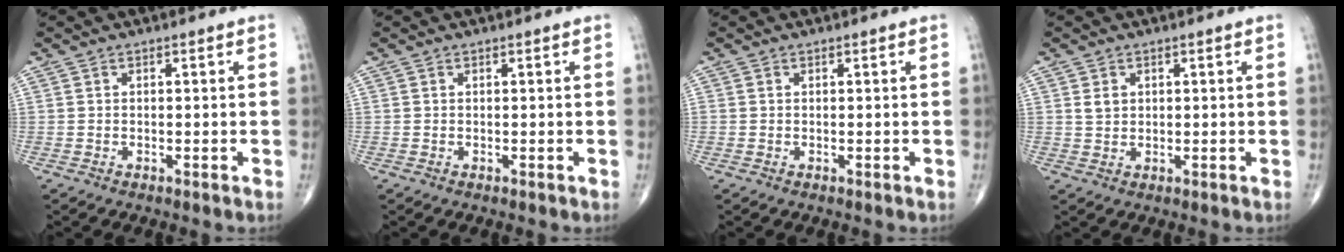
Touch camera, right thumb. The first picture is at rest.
{"total": 0.0}
{"total": 0.0}
{"total": 2.1, "force": [0.8, 1.6, 1.1], "torque": [-0.014, -0.004, 0.019]}